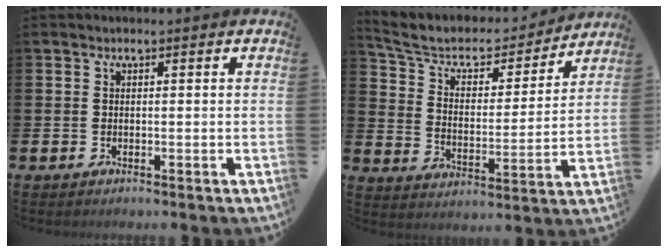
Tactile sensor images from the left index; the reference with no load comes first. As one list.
[{"total": 7.2, "force": [6.3, 2.9, 1.9], "torque": [-0.071, -0.043, 0.106]}]